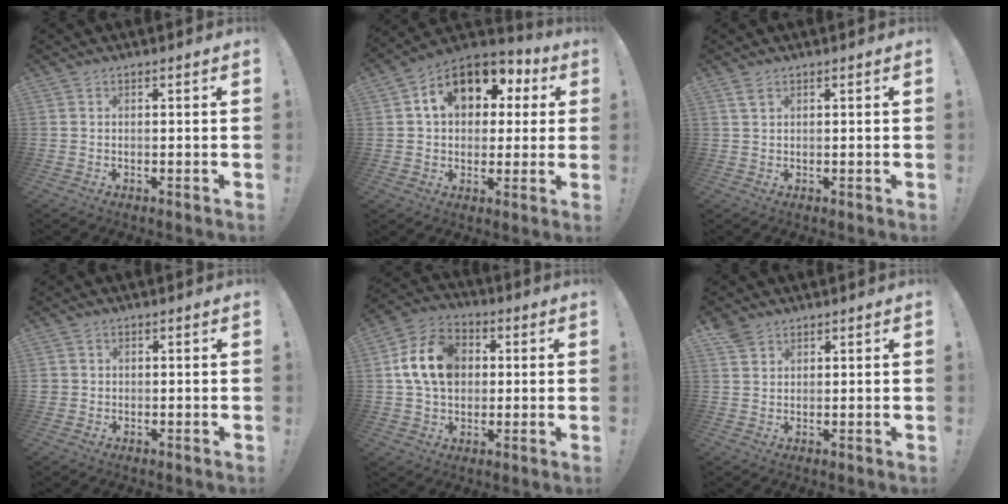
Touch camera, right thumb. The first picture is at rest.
{"total": 15.4, "force": [5.9, 10.3, 9.8], "torque": [-0.152, -0.011, 0.107]}
{"total": 2.3, "force": [1.3, 1.0, 1.6], "torque": [-0.030, 0.000, 0.023]}
{"total": 1.6, "force": [0.2, 1.5, 0.2], "torque": [0.004, 0.000, 0.003]}
{"total": 15.8, "force": [2.9, 11.9, 10.0], "torque": [-0.166, 0.007, 0.062]}
{"total": 3.7, "force": [2.7, 2.1, 1.2], "torque": [-0.014, -0.015, 0.051]}